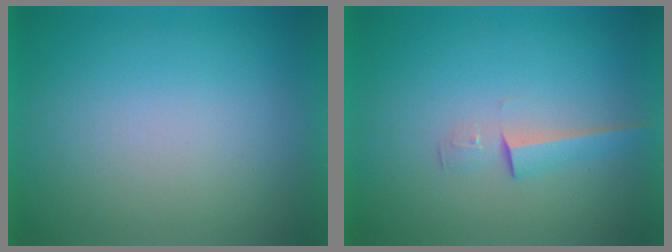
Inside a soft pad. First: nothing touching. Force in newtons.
{"total": 2.3}